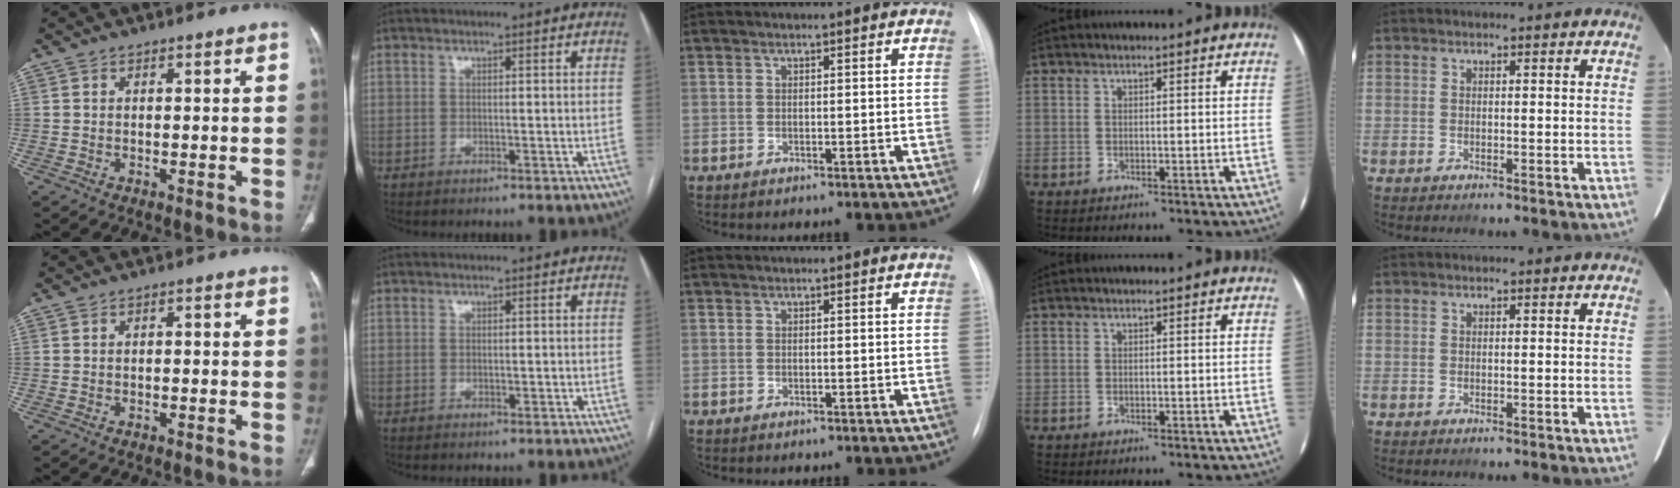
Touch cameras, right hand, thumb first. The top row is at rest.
{"thumb": {"total": 0.9, "force": [0.1, 0.5, 0.7], "torque": [-0.012, 0.004, 0.001]}, "index": {"total": 0.9, "force": [-0.1, 0.5, 0.8], "torque": [-0.012, 0.000, 0.002]}}